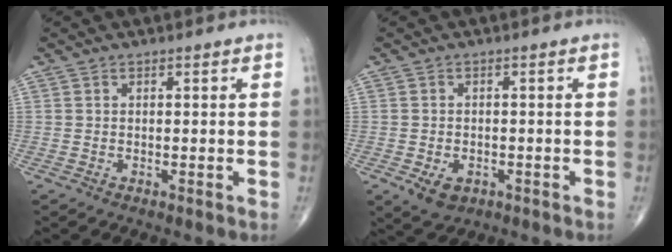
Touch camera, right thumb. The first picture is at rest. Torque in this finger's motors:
{"motor_torque": [0.53, 0.47, -0.12, -0.12, 0.00]}